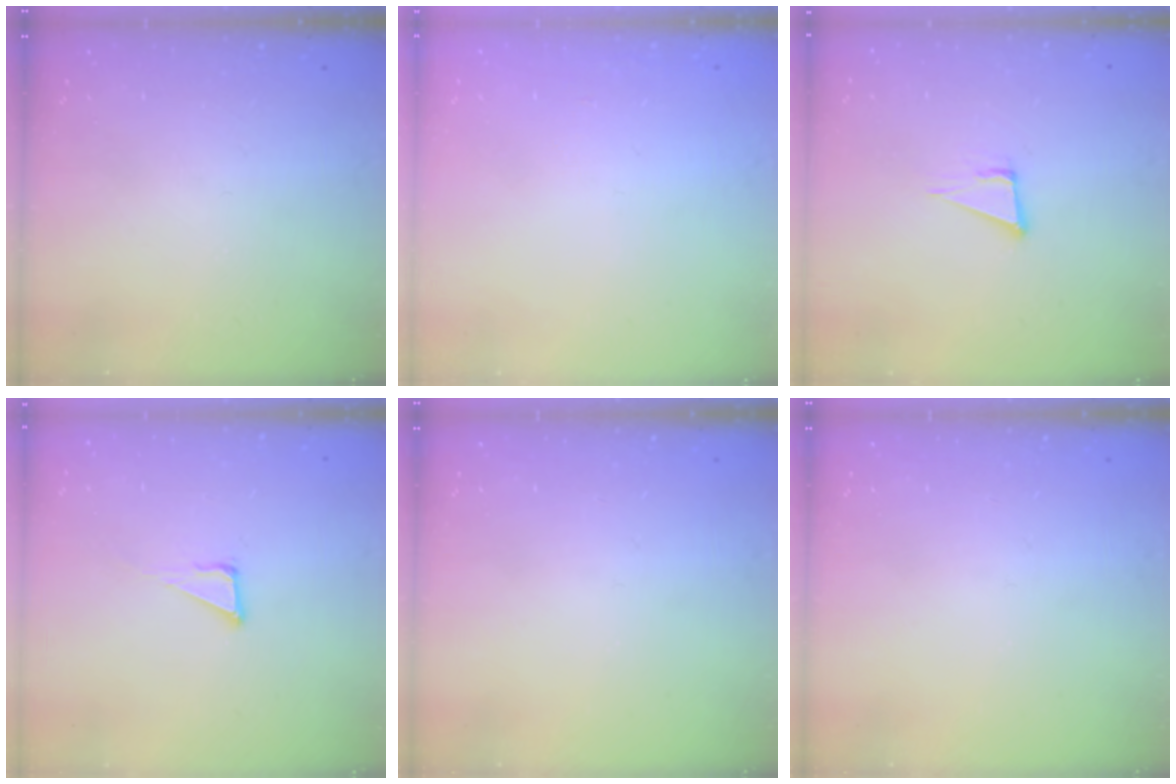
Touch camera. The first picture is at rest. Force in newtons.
{"total": 0.9, "press": 0.9, "slide": 0.0}
{"total": 5.4, "press": 4.4, "slide": 3.1}
{"total": 3.8, "press": 3.7, "slide": 0.2}
{"total": 0.0}
{"total": 0.0}